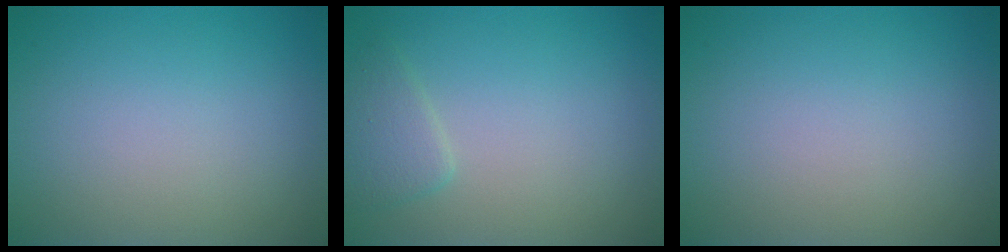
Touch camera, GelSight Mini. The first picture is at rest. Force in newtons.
{"total": 1.8, "press": 1.8, "slide": 0.1}
{"total": 0.0}